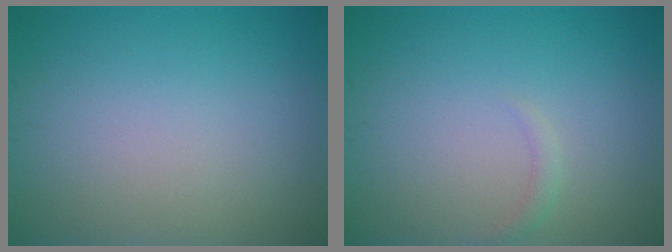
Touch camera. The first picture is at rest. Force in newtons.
{"total": 0.8, "press": 0.8, "slide": 0.0}